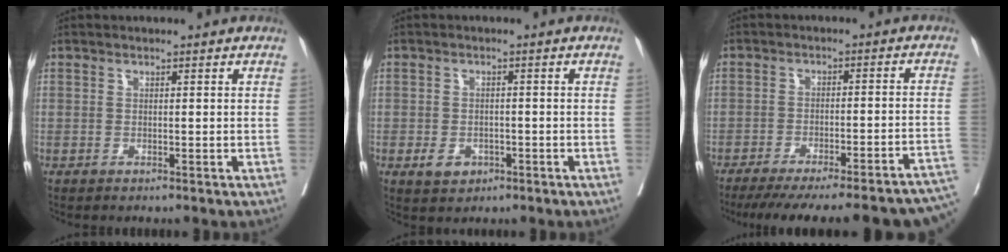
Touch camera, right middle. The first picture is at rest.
{"total": 3.3, "force": [-1.5, 2.4, 1.7], "torque": [-0.025, 0.002, -0.014]}
{"total": 25.4, "force": [-22.3, 1.6, 12.0], "torque": [-0.118, -0.024, -0.286]}